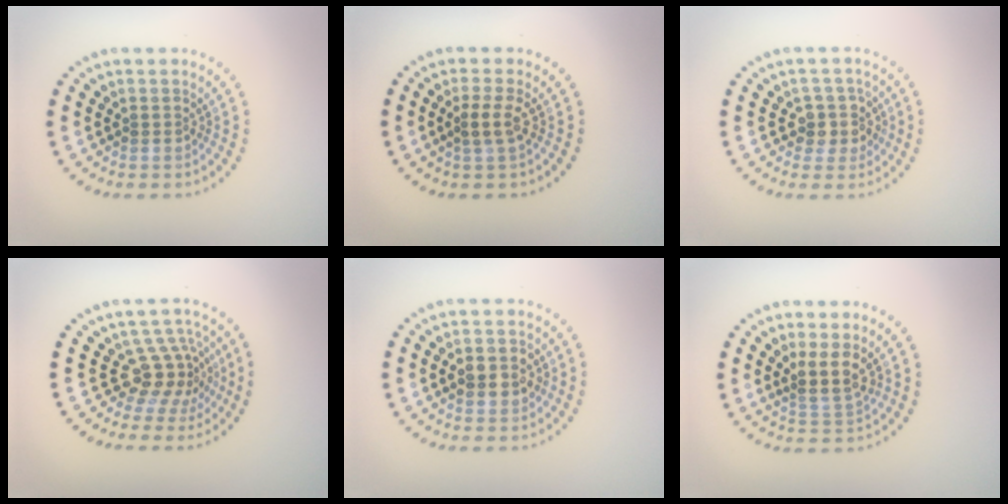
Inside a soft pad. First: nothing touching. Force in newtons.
{"total": 1.9, "press": 1.6, "slide": 1.0}
{"total": 2.7, "press": 2.3, "slide": 1.5}
{"total": 3.8, "press": 2.8, "slide": 2.6}
{"total": 2.6, "press": 2.6, "slide": 0.4}
{"total": 2.6, "press": 2.0, "slide": 1.7}